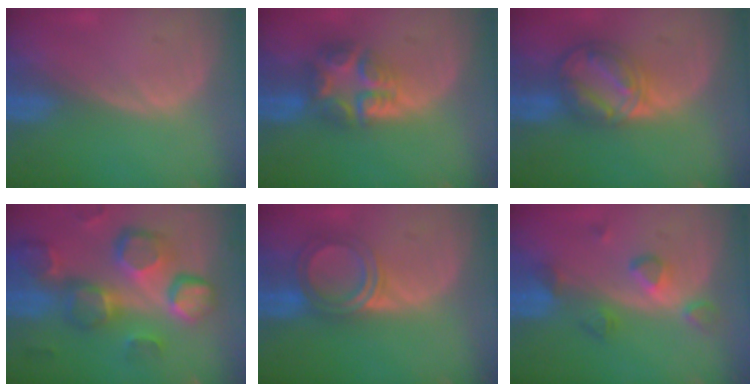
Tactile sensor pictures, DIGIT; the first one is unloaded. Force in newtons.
{"total": 7.6, "press": 6.7, "slide": 3.7}
{"total": 8.1, "press": 7.0, "slide": 4.1}
{"total": 13.1, "press": 11.4, "slide": 6.4}
{"total": 5.1, "press": 5.1, "slide": 0.3}
{"total": 4.8, "press": 4.8, "slide": 0.7}